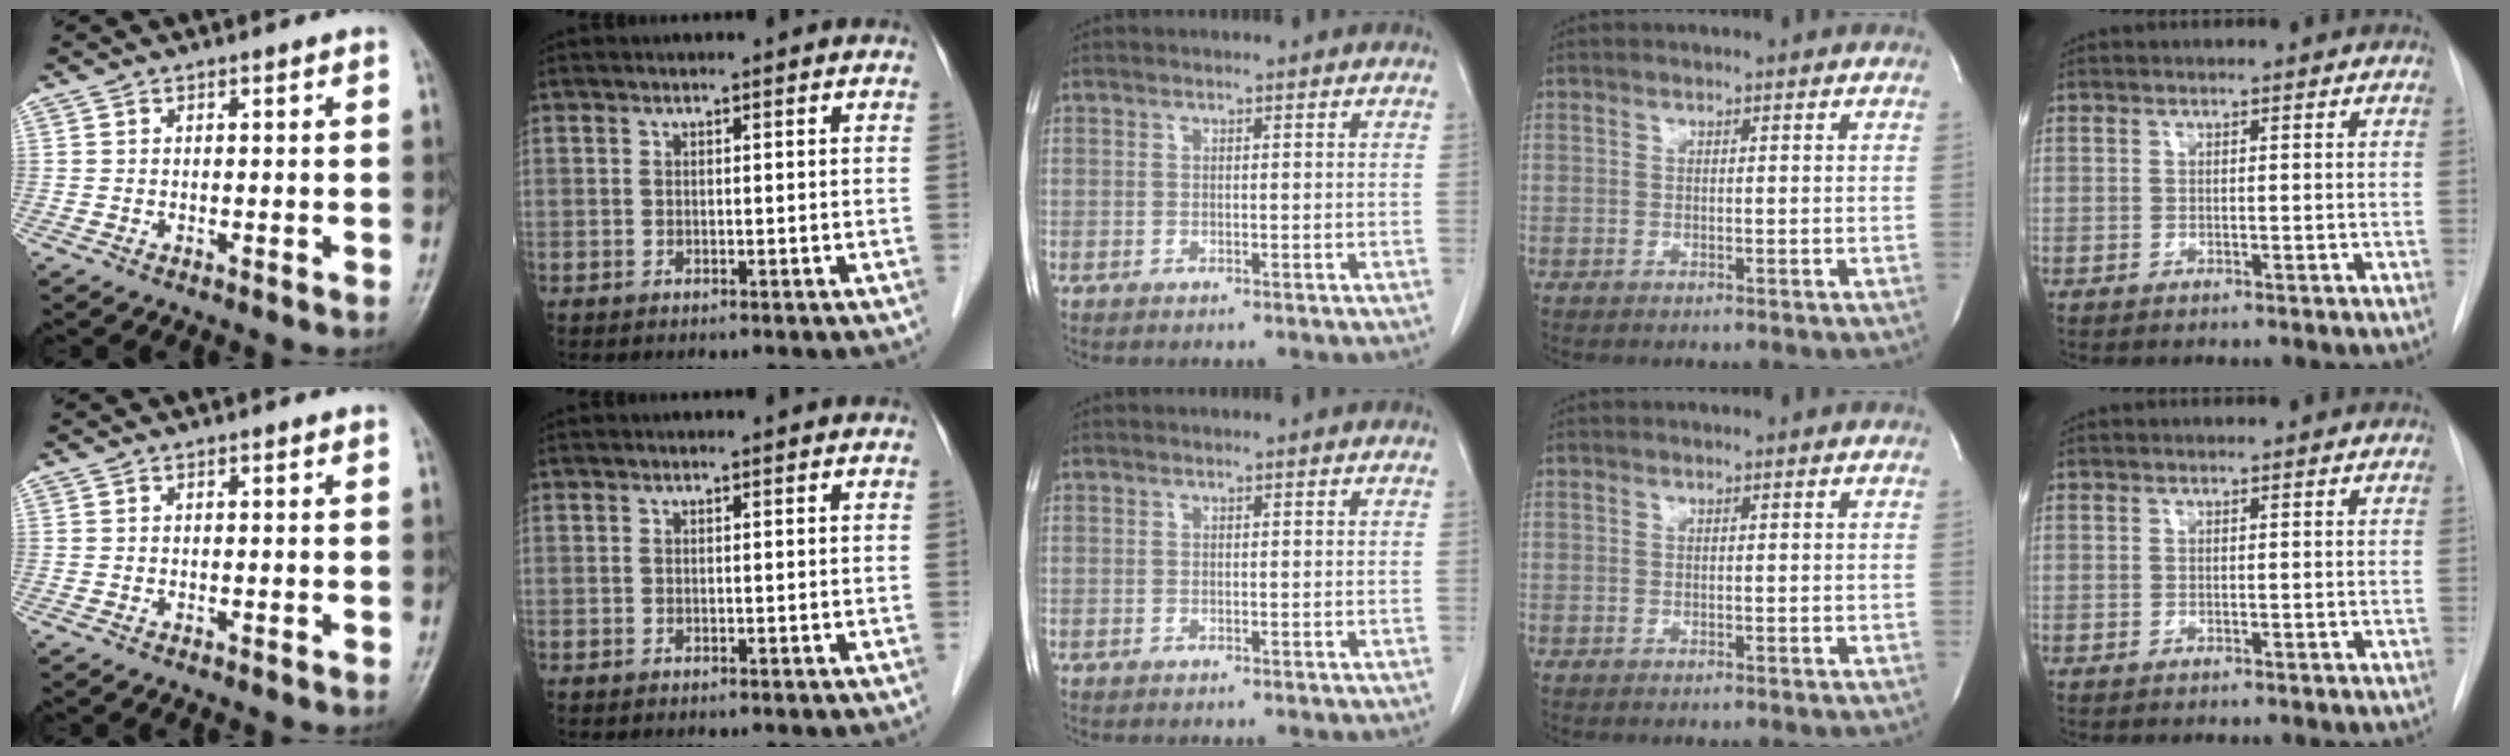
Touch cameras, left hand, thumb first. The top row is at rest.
{}